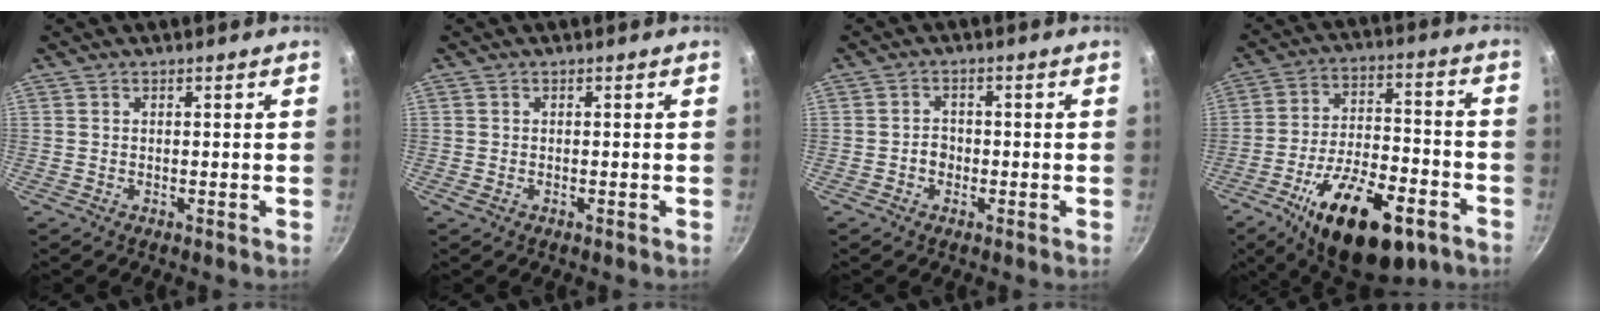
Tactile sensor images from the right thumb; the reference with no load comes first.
{"total": 0.6, "force": [-0.2, 0.4, 0.4], "torque": [-0.006, 0.001, -0.005]}
{"total": 2.5, "force": [-0.8, 2.0, 1.2], "torque": [-0.003, 0.012, -0.016]}
{"total": 22.5, "force": [-11.9, 10.1, 16.3], "torque": [-0.241, 0.049, -0.179]}